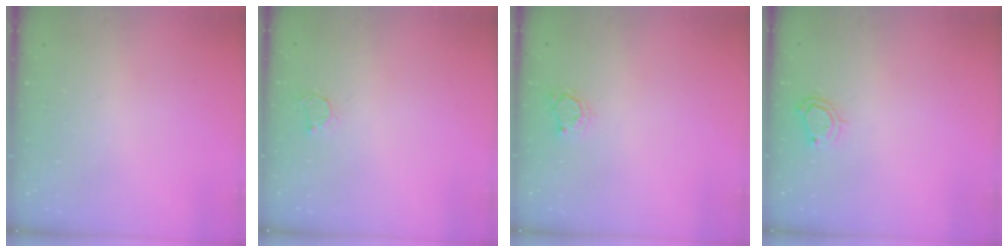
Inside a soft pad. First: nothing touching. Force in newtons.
{"total": 2.3, "press": 2.3, "slide": 0.3}
{"total": 3.8, "press": 3.8, "slide": 0.4}
{"total": 4.5, "press": 4.4, "slide": 0.6}